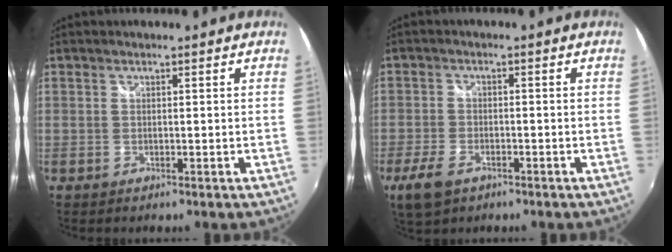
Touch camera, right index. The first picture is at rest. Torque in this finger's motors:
{"motor_torque": [0.28, -0.31, 0.23, 0.02]}